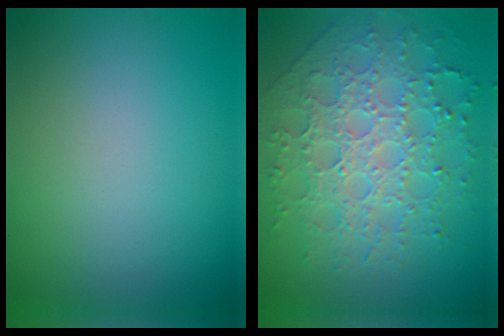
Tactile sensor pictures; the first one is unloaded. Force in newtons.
{"total": 7.8, "press": 5.6, "slide": 5.4}